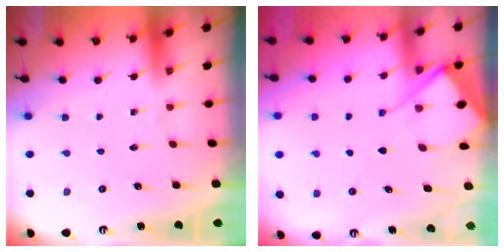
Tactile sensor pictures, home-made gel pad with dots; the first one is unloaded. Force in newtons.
{"total": 6.3, "press": 6.3, "slide": 0.8}